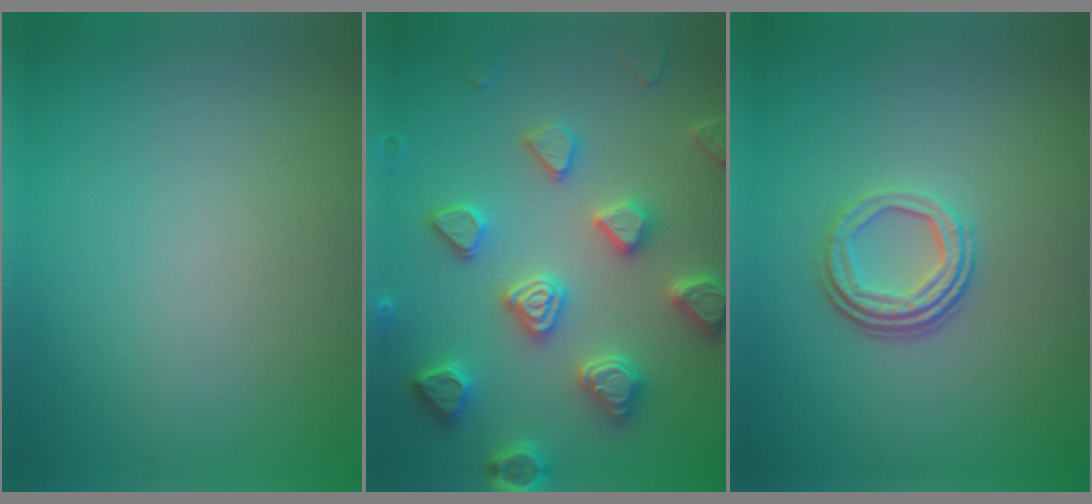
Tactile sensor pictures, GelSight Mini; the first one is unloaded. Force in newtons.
{"total": 5.3, "press": 5.2, "slide": 1.2}
{"total": 3.3, "press": 2.3, "slide": 2.4}